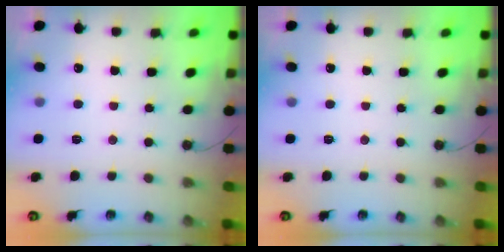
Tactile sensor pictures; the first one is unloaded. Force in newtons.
{"total": 0.0}